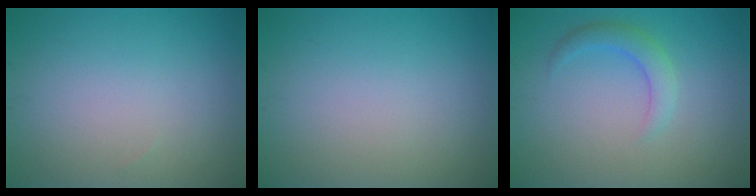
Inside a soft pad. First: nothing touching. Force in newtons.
{"total": 0.0}
{"total": 2.3, "press": 2.3, "slide": 0.1}